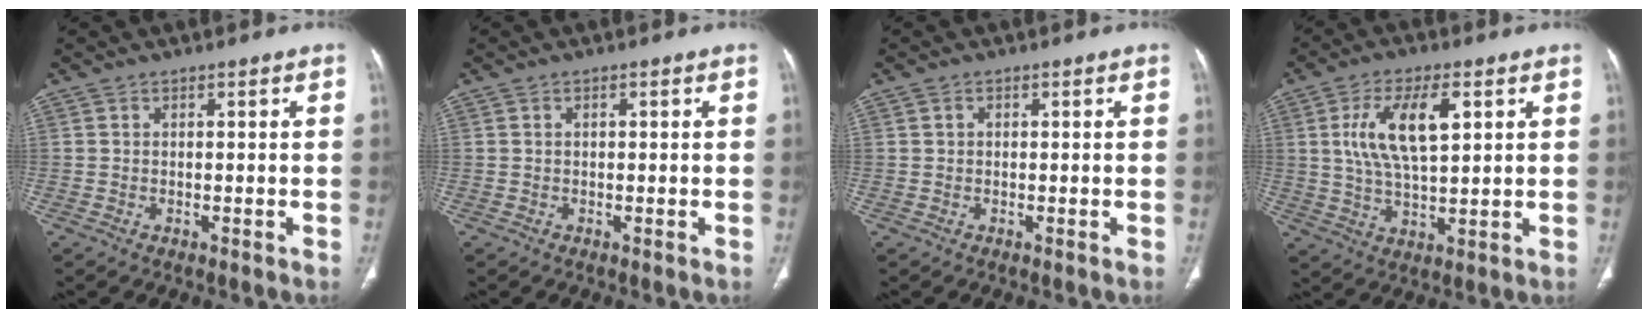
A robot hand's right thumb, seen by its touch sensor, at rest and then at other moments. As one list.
[{"total": 0.6, "force": [0.1, 0.4, 0.4], "torque": [-0.008, 0.002, 0.003]}, {"total": 0.7, "force": [0.2, 0.6, 0.3], "torque": [-0.003, 0.002, 0.003]}, {"total": 12.4, "force": [3.5, 5.4, 10.6], "torque": [-0.197, -0.006, 0.068]}]